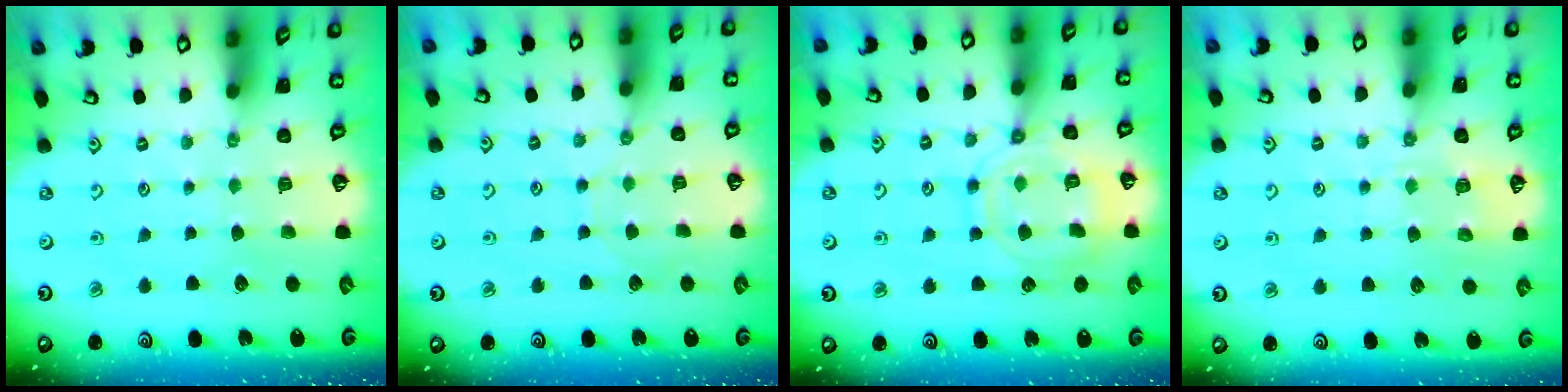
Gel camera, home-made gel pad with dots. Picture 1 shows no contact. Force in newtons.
{"total": 2.8, "press": 2.8, "slide": 0.4}
{"total": 11.6, "press": 11.5, "slide": 0.9}
{"total": 8.3, "press": 8.3, "slide": 0.8}